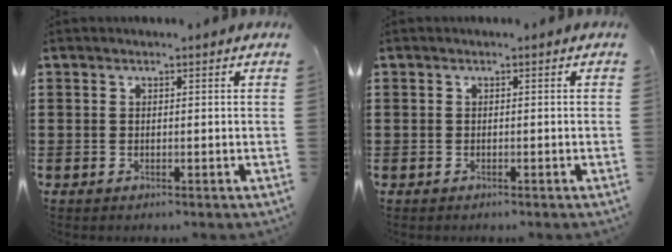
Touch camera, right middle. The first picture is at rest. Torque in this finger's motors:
{"motor_torque": [-1.25, 0.88, -0.24, -0.07]}